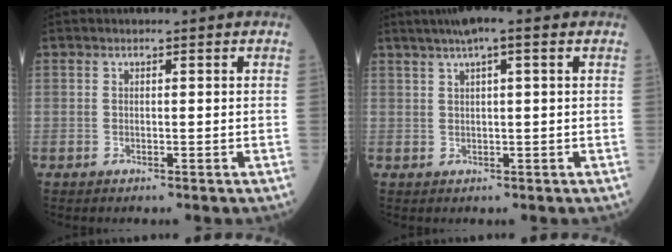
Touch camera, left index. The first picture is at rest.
{"total": 5.2, "force": [3.2, 0.2, 4.1], "torque": [-0.072, 0.024, 0.052]}